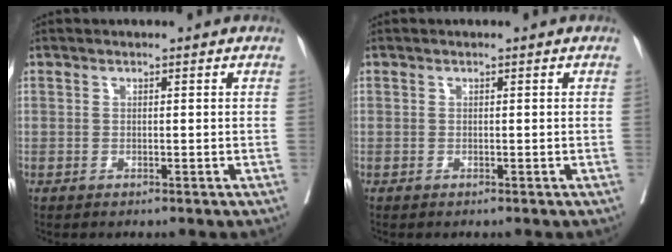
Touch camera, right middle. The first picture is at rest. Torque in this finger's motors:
{"motor_torque": [0.66, -0.96, 0.03, 0.00]}